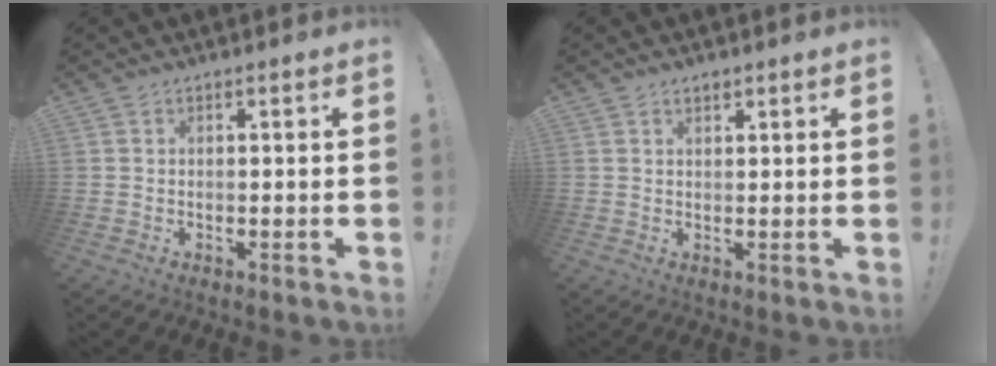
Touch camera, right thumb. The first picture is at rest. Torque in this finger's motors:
{"motor_torque": [-0.13, 0.47, 0.24, -0.10, 0.00]}